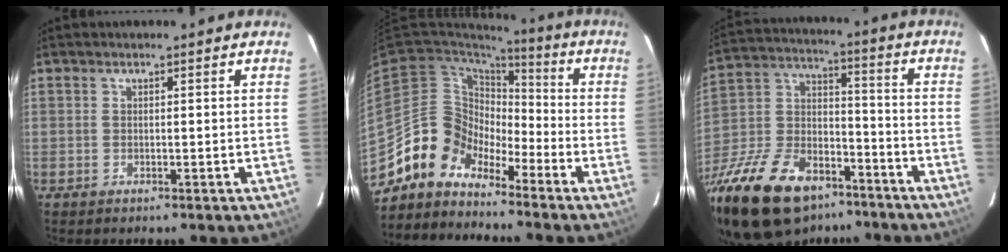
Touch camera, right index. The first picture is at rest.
{"total": 10.2, "force": [-7.6, 6.7, 0.9], "torque": [-0.025, 0.043, -0.160]}
{"total": 29.1, "force": [-19.3, 15.2, 15.6], "torque": [-0.349, 0.001, -0.308]}